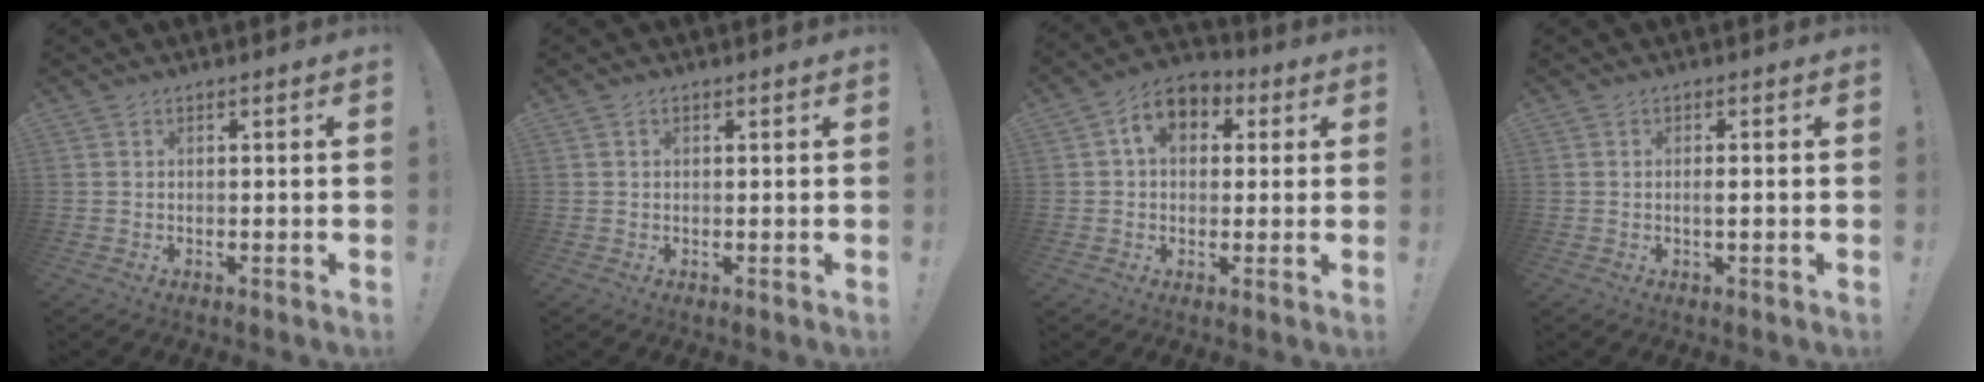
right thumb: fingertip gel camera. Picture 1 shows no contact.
{"total": 0.5, "force": [0.2, 0.4, 0.1], "torque": [-0.001, 0.001, 0.004]}
{"total": 8.5, "force": [2.8, 6.2, 5.2], "torque": [-0.085, 0.005, 0.053]}
{"total": 1.7, "force": [-0.3, 0.1, 1.7], "torque": [-0.029, -0.001, -0.008]}